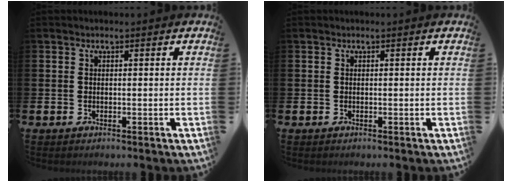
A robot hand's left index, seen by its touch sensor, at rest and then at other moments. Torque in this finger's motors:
{"motor_torque": [0.00, 0.00, -0.04, 0.00]}